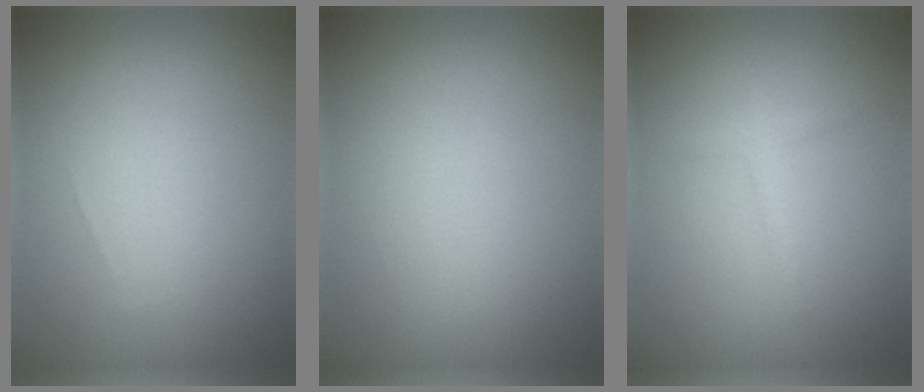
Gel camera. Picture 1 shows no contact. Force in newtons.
{"total": 0.0}
{"total": 1.2, "press": 1.2, "slide": 0.1}